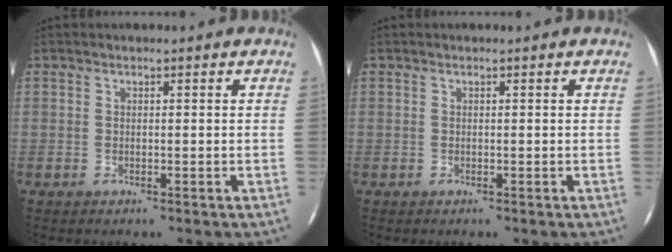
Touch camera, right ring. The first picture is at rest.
{"total": 0.0}